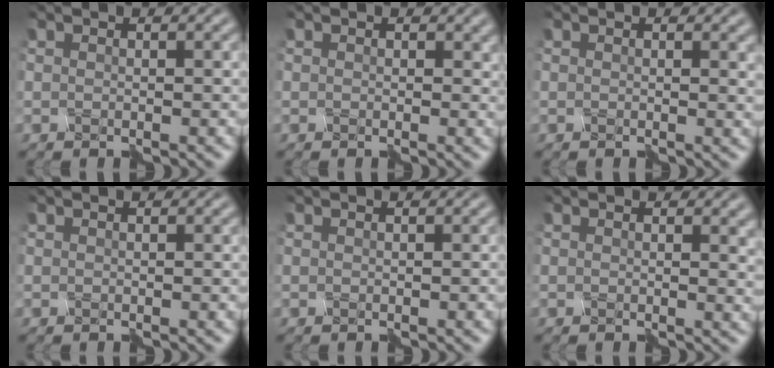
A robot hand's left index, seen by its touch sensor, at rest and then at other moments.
{"total": 1.8, "force": [0.4, 1.5, 0.9], "torque": [-0.017, 0.000, 0.007]}
{"total": 1.3, "force": [0.7, 0.6, 0.9], "torque": [-0.011, 0.001, 0.011]}
{"total": 0.0}
{"total": 0.0}
{"total": 2.4, "force": [1.0, 1.3, 1.8], "torque": [-0.023, 0.000, 0.019]}